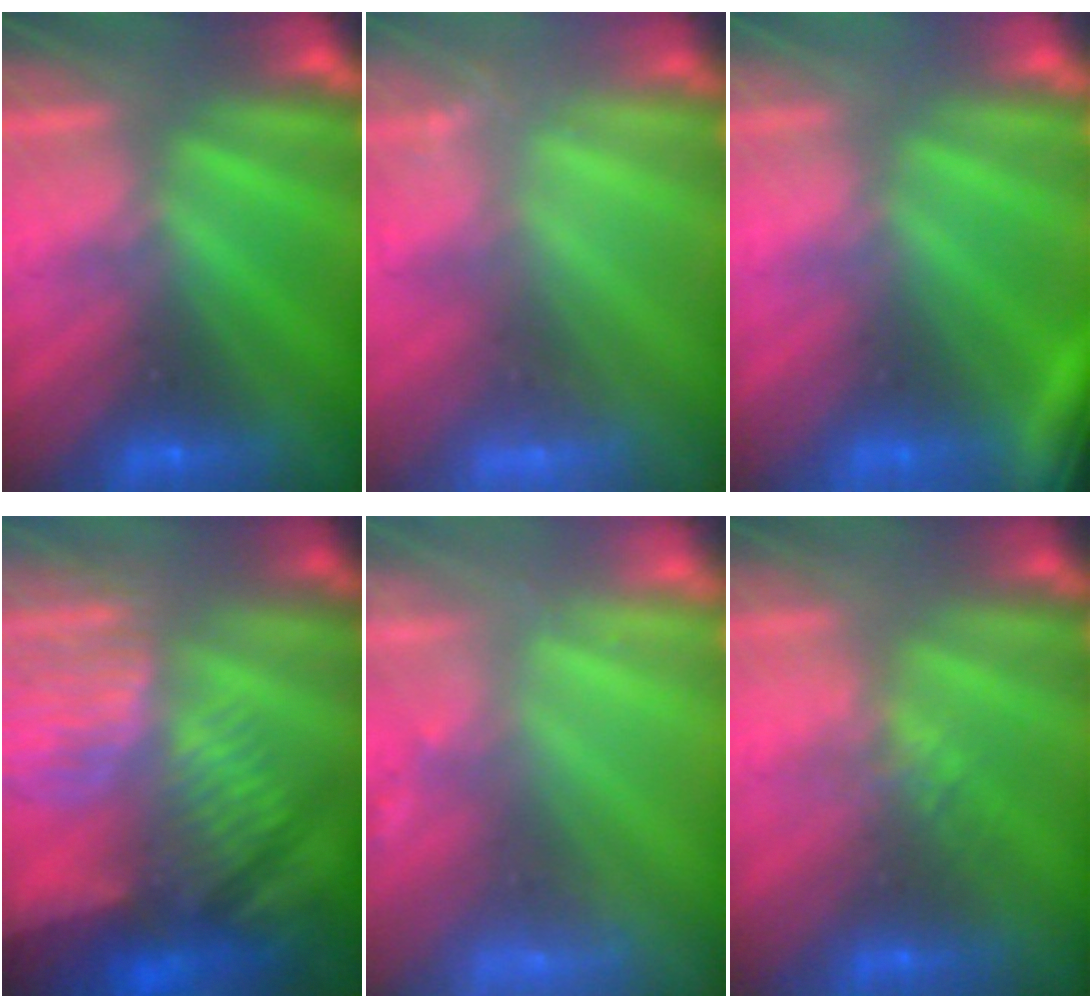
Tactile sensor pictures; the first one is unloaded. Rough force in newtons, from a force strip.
{"total": 2.6}
{"total": 3.8}
{"total": 8.1}
{"total": 2.9}
{"total": 2.2}